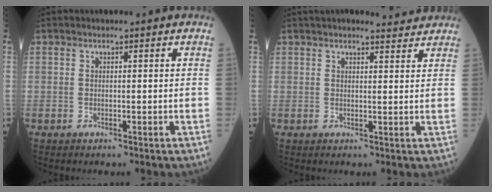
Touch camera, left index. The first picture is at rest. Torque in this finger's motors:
{"motor_torque": [0.88, -1.25, 0.16, 0.02]}